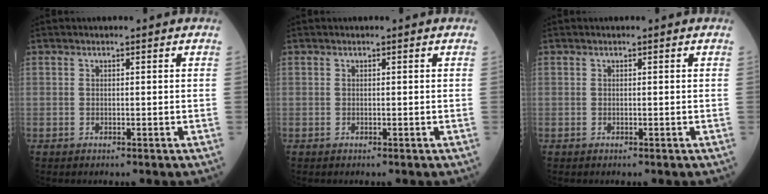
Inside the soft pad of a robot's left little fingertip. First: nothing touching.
{"total": 0.0}
{"total": 0.0}